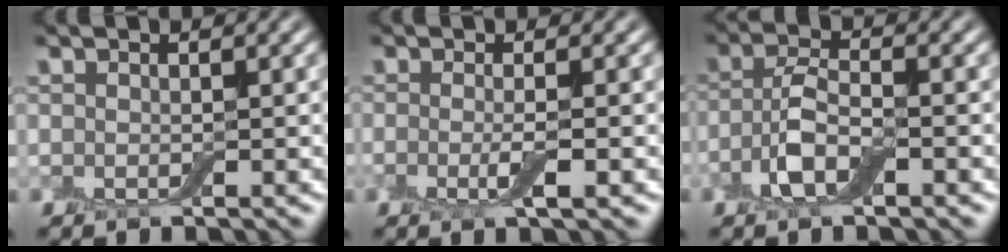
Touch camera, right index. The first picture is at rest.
{"total": 2.3, "force": [-0.5, 0.5, 2.2], "torque": [-0.045, -0.009, -0.013]}
{"total": 3.8, "force": [-1.5, 1.6, 3.1], "torque": [-0.069, 0.005, -0.038]}